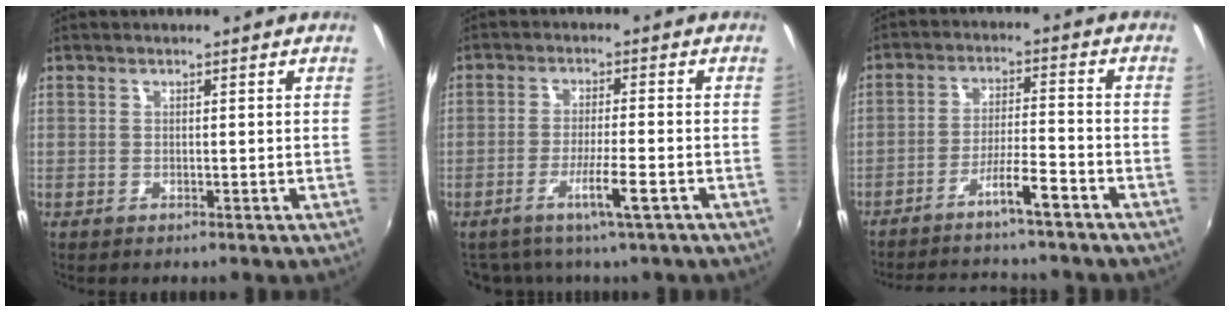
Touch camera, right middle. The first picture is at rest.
{"total": 5.3, "force": [-3.3, 0.7, 4.1], "torque": [-0.080, -0.009, -0.053]}
{"total": 11.0, "force": [-9.7, 0.5, 5.1], "torque": [-0.107, 0.008, -0.153]}